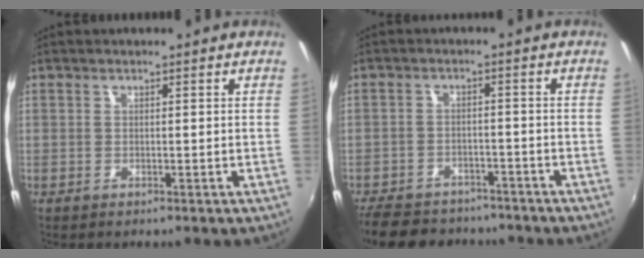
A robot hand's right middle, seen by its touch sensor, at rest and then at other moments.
{"total": 15.1, "force": [-12.4, 6.7, 5.5], "torque": [-0.142, 0.000, -0.183]}